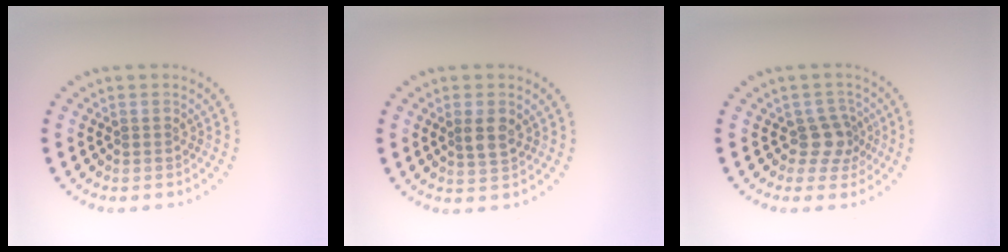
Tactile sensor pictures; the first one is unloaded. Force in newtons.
{"total": 2.1, "press": 2.0, "slide": 0.6}
{"total": 2.5, "press": 1.9, "slide": 1.6}